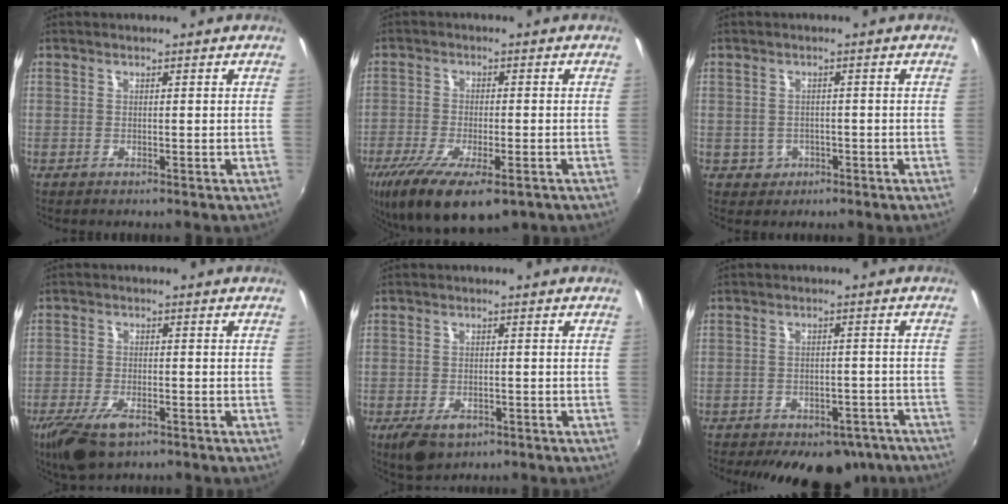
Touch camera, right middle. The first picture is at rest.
{"total": 15.6, "force": [-9.6, 5.8, 10.9], "torque": [-0.226, -0.052, -0.151]}
{"total": 2.8, "force": [-0.8, 2.7, 0.4], "torque": [-0.016, 0.004, -0.005]}
{"total": 9.1, "force": [-5.8, 3.7, 5.9], "torque": [-0.145, -0.028, -0.106]}
{"total": 6.0, "force": [-3.4, 3.3, 3.6], "torque": [-0.085, -0.021, -0.058]}
{"total": 15.9, "force": [-12.0, 8.0, 6.7], "torque": [-0.130, 0.006, -0.133]}